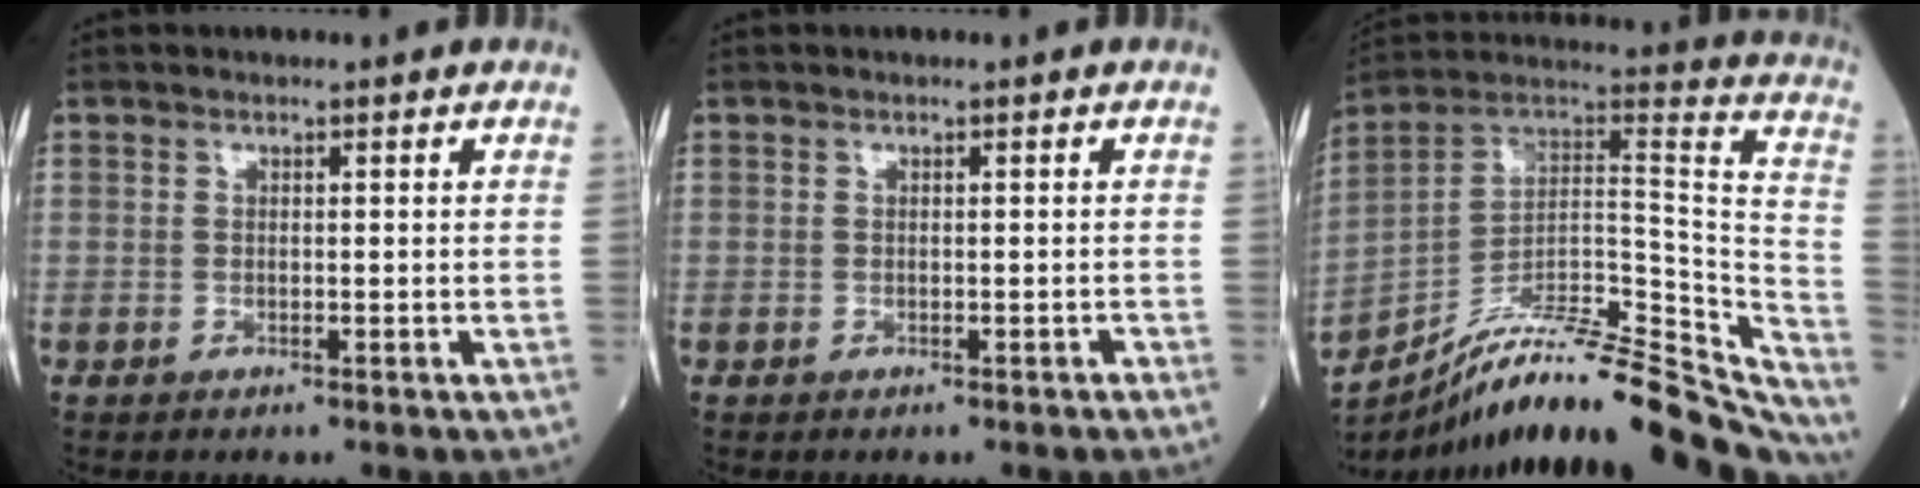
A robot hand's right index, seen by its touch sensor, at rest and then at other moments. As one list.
[{"total": 0.0}, {"total": 32.7, "force": [-27.9, 5.8, 16.1], "torque": [-0.177, 0.005, -0.403]}]